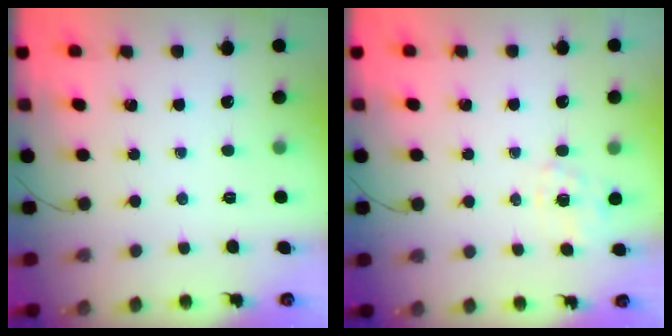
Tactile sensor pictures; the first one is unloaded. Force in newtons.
{"total": 0.9, "press": 0.2, "slide": 0.9}